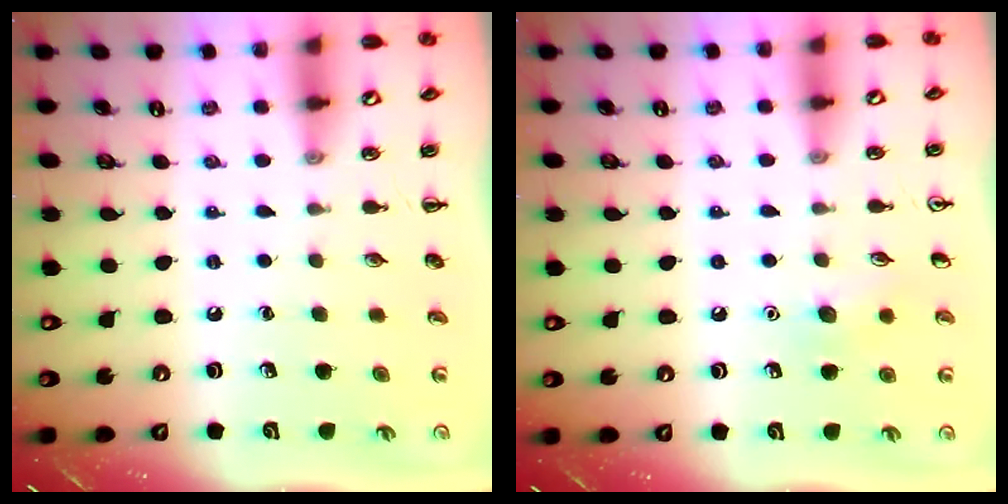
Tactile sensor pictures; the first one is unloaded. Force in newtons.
{"total": 6.2, "press": 5.9, "slide": 1.8}